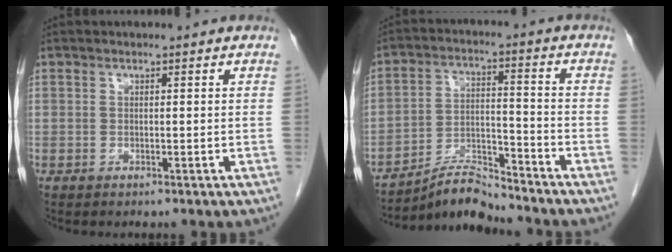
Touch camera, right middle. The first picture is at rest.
{"total": 7.2, "force": [-7.1, -0.1, 0.9], "torque": [-0.019, 0.009, -0.128]}